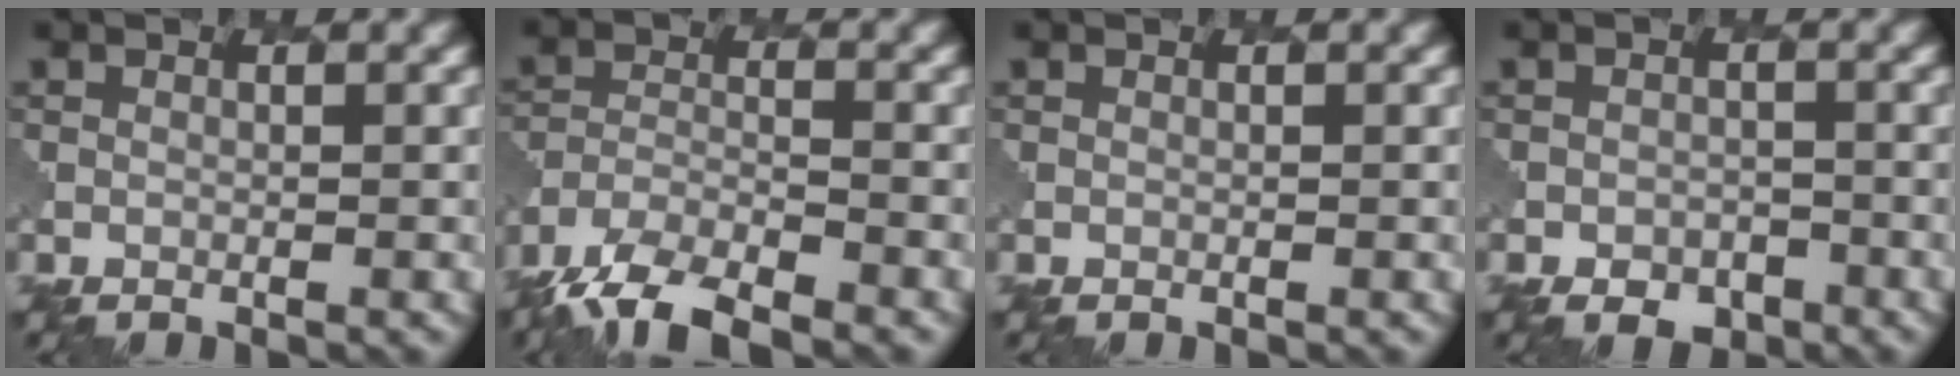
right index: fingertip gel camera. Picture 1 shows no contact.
{"total": 6.7, "force": [-5.5, 2.1, 3.2], "torque": [-0.061, -0.013, -0.105]}
{"total": 0.0}
{"total": 2.8, "force": [-1.9, 1.8, 1.0], "torque": [-0.012, -0.004, -0.028]}